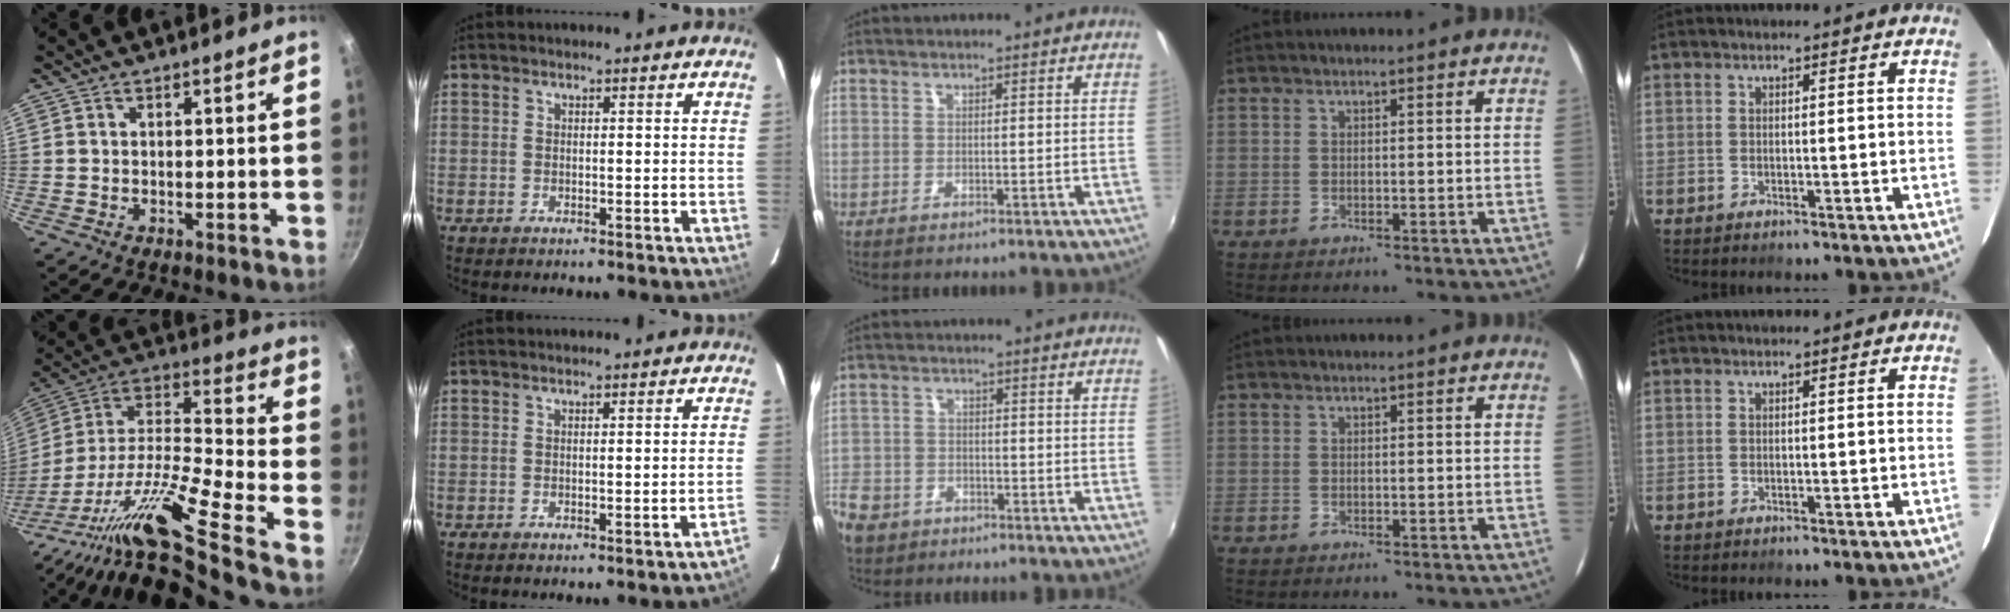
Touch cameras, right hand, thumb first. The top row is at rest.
{"thumb": {"total": 22.2, "force": [-13.7, 2.1, 17.4], "torque": [-0.273, 0.071, -0.262]}, "index": {"total": 1.7, "force": [-1.3, -0.5, 1.0], "torque": [-0.016, 0.002, -0.012]}, "middle": {"total": 10.8, "force": [-5.6, 8.6, 3.4], "torque": [-0.125, 0.011, -0.094]}}